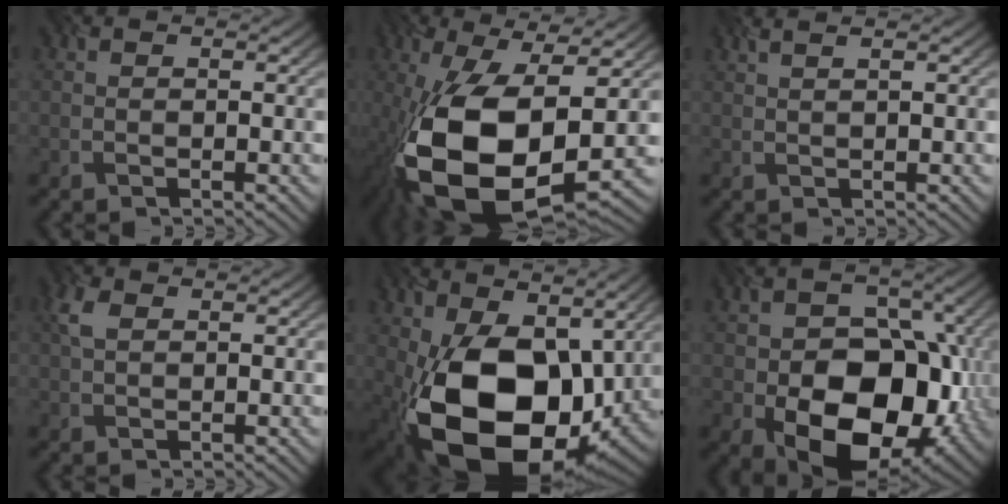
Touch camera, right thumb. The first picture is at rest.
{"total": 17.5, "force": [-3.6, 8.4, 15.0], "torque": [-0.322, -0.033, -0.053]}
{"total": 2.0, "force": [1.1, 0.4, 1.5], "torque": [-0.016, 0.007, 0.011]}
{"total": 1.7, "force": [0.7, 1.0, 1.1], "torque": [-0.037, 0.006, 0.014]}
{"total": 19.2, "force": [-1.9, 12.5, 14.4], "torque": [-0.287, -0.048, -0.021]}
{"total": 15.1, "force": [-4.9, 10.2, 10.0], "torque": [-0.141, -0.033, -0.073]}